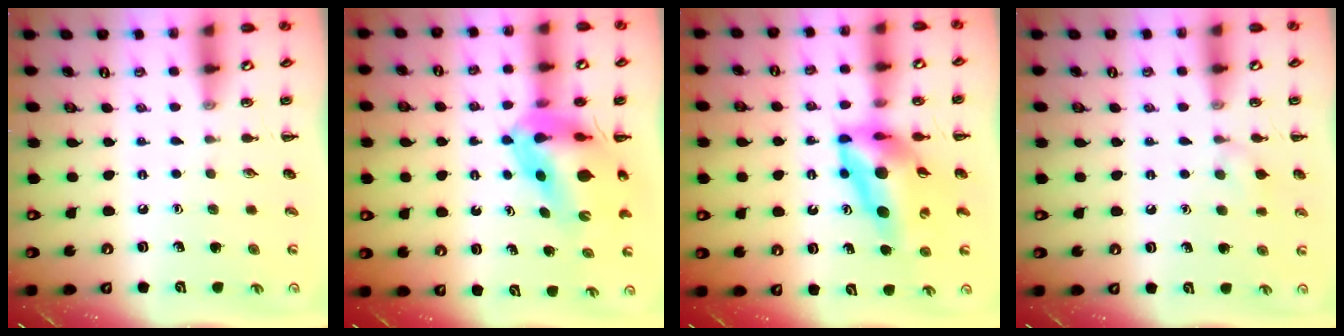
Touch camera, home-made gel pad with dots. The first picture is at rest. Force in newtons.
{"total": 9.5, "press": 9.1, "slide": 2.7}
{"total": 13.2, "press": 12.6, "slide": 4.2}
{"total": 6.7, "press": 6.3, "slide": 2.3}